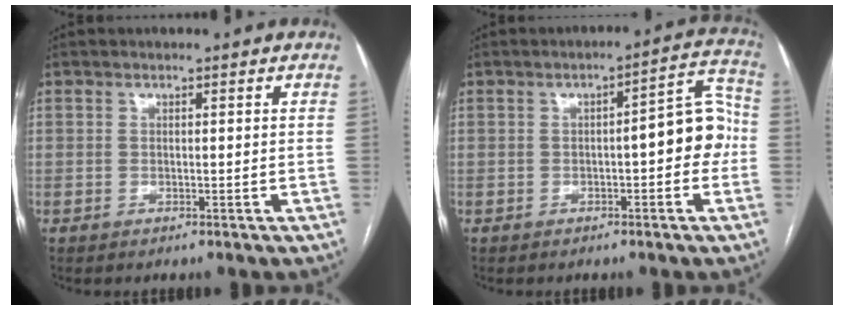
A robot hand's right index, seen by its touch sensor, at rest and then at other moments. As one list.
[{"total": 7.1, "force": [-0.6, 1.9, 6.8], "torque": [-0.076, 0.030, -0.011]}]